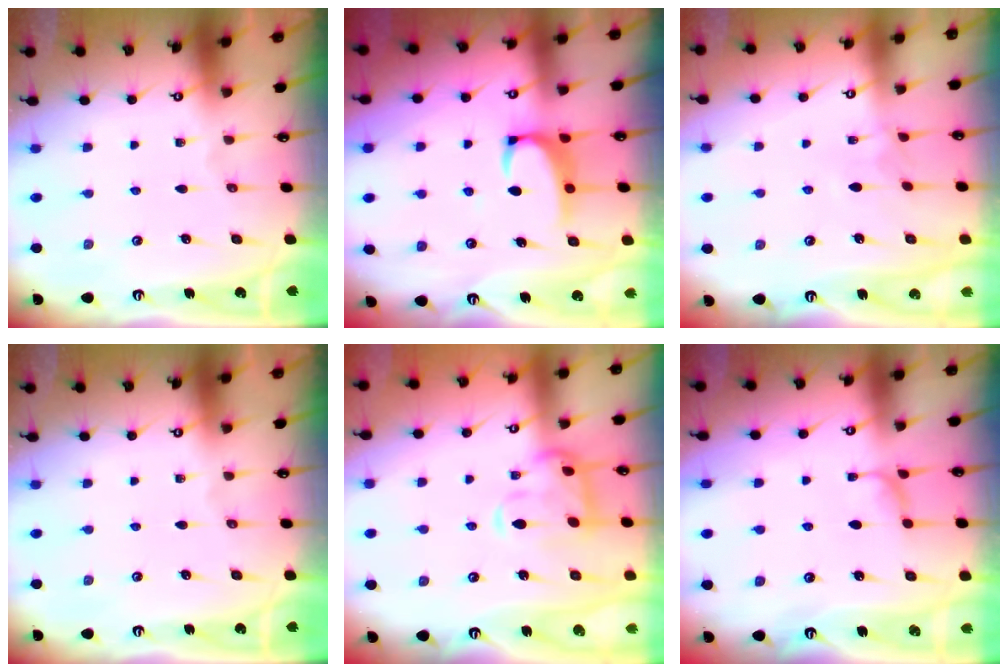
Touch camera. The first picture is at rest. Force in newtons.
{"total": 3.4, "press": 3.3, "slide": 0.7}
{"total": 3.5, "press": 3.5, "slide": 0.2}
{"total": 0.0}
{"total": 3.7, "press": 3.6, "slide": 0.9}
{"total": 1.6, "press": 1.5, "slide": 0.6}